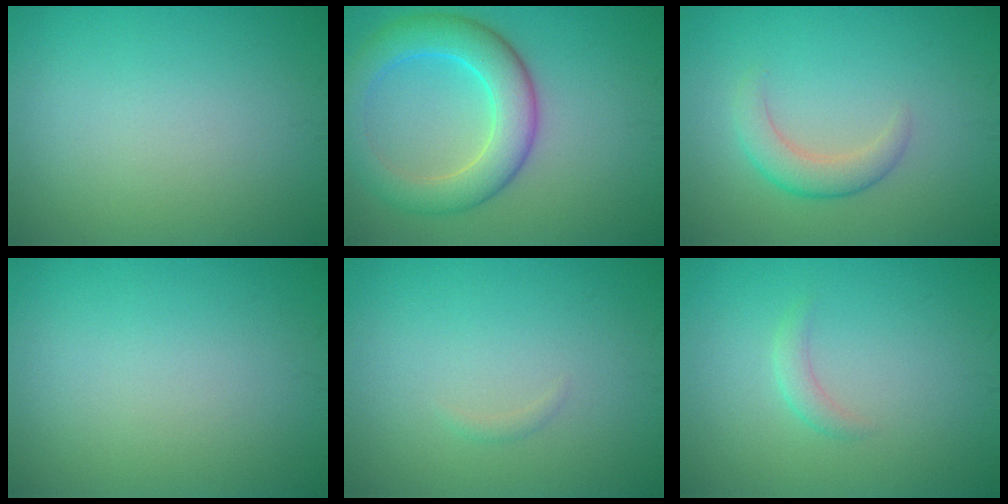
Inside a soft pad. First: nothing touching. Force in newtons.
{"total": 6.6, "press": 6.6, "slide": 0.0}
{"total": 2.1, "press": 2.0, "slide": 0.2}
{"total": 0.0}
{"total": 0.5, "press": 0.5, "slide": 0.0}
{"total": 1.2, "press": 1.2, "slide": 0.1}